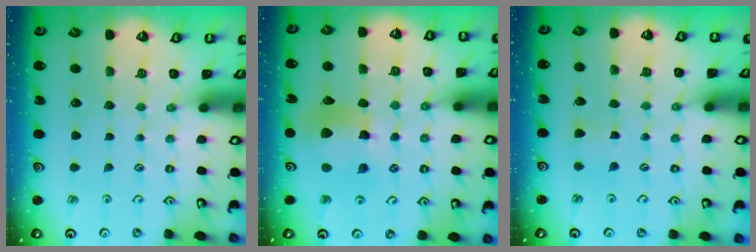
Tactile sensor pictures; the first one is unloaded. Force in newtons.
{"total": 12.1, "press": 12.0, "slide": 1.6}
{"total": 3.1, "press": 3.1, "slide": 0.5}